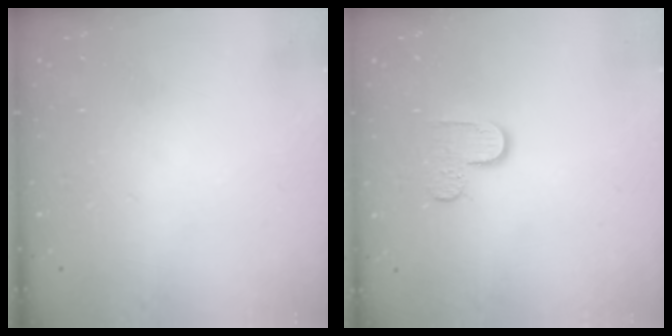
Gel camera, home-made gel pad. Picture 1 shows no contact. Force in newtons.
{"total": 5.3, "press": 5.3, "slide": 0.3}